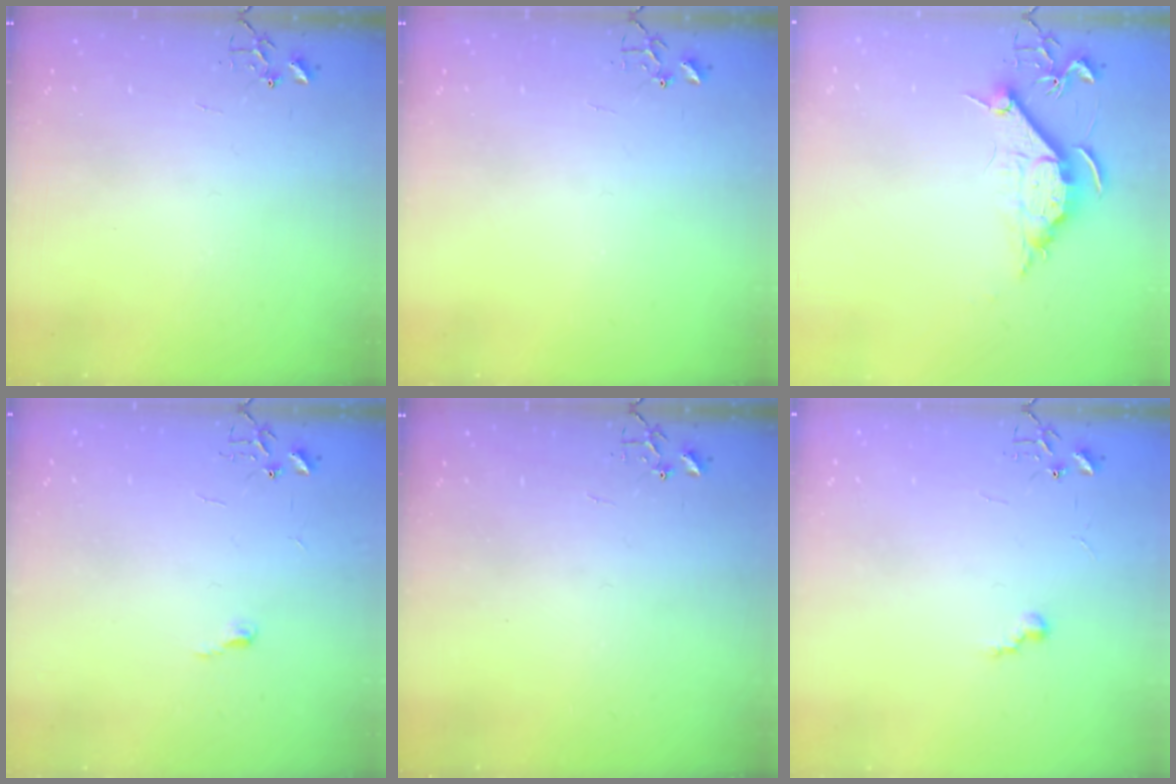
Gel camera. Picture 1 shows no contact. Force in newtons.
{"total": 0.0}
{"total": 9.3, "press": 9.2, "slide": 1.0}
{"total": 3.4, "press": 3.4, "slide": 0.5}
{"total": 0.0}
{"total": 5.3, "press": 5.3, "slide": 0.5}